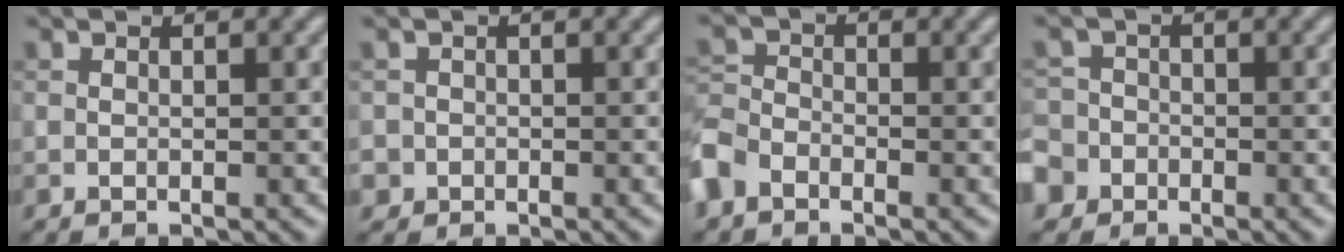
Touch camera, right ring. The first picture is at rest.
{"total": 1.3, "force": [-0.4, 1.2, 0.0], "torque": [0.010, -0.002, -0.006]}
{"total": 4.1, "force": [-2.9, 2.4, 1.6], "torque": [-0.045, 0.000, -0.076]}
{"total": 6.5, "force": [-3.7, 5.2, 1.5], "torque": [-0.031, -0.012, -0.082]}